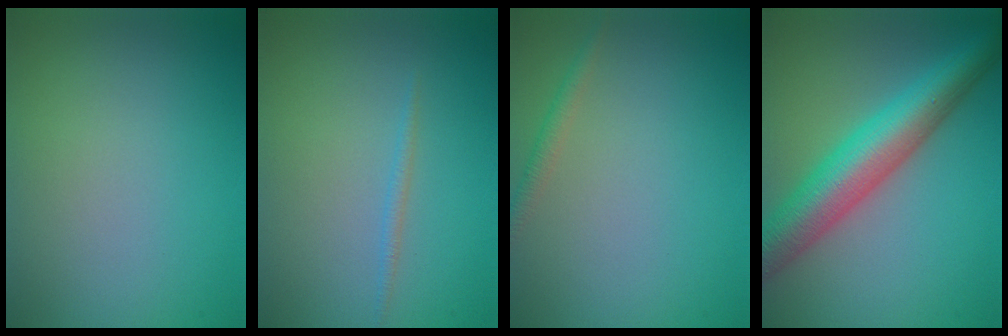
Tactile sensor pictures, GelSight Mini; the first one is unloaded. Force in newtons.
{"total": 0.8, "press": 0.8, "slide": 0.0}
{"total": 1.4, "press": 1.4, "slide": 0.0}
{"total": 8.3, "press": 8.3, "slide": 0.1}